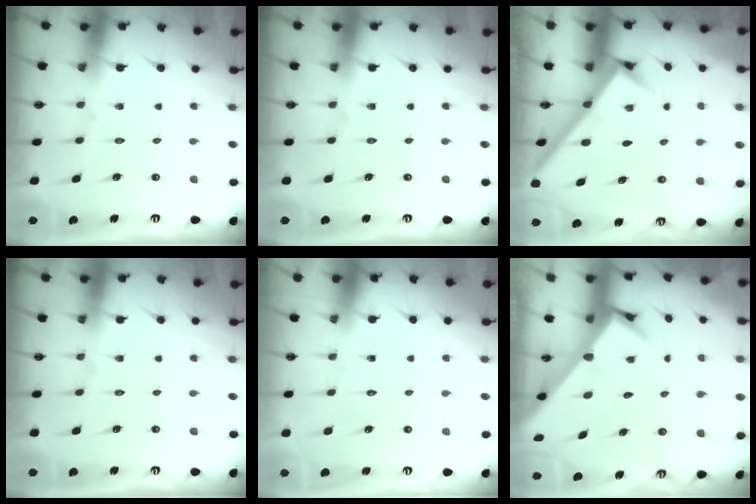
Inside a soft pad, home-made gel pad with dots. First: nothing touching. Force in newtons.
{"total": 0.0}
{"total": 2.5, "press": 2.5, "slide": 0.3}
{"total": 0.0}
{"total": 1.8, "press": 1.7, "slide": 0.1}
{"total": 3.5, "press": 3.5, "slide": 0.1}